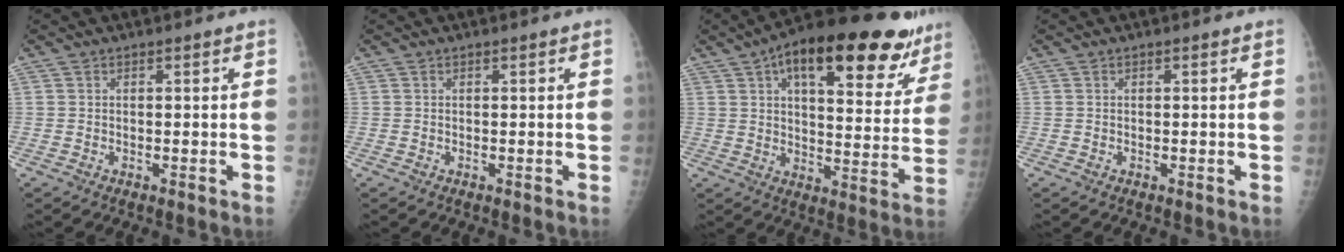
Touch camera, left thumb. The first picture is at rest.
{"total": 0.0}
{"total": 25.1, "force": [14.2, 10.0, 18.1], "torque": [-0.224, -0.016, 0.200]}
{"total": 0.0}